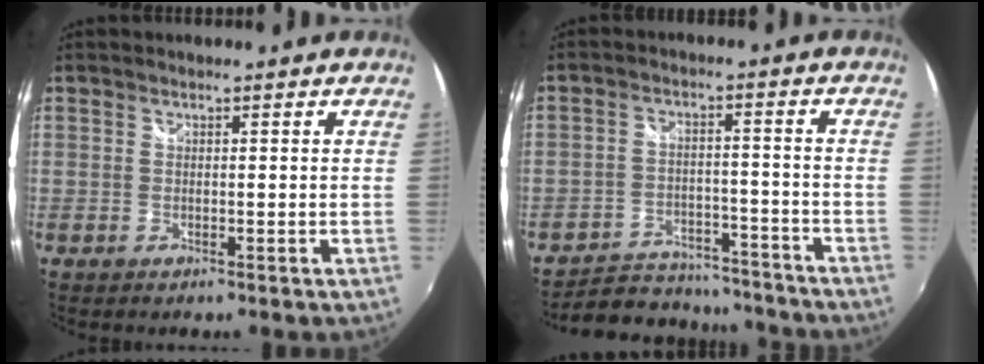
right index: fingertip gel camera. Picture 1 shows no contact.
{"total": 15.7, "force": [-13.8, 6.2, 4.1], "torque": [-0.102, 0.025, -0.178]}